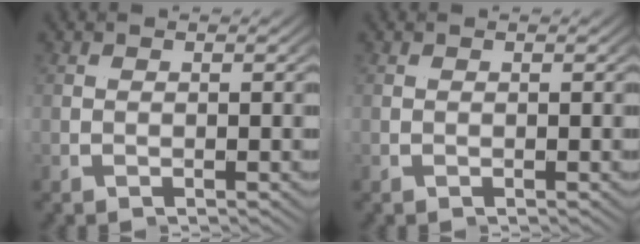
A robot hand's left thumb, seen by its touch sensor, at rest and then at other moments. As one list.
[{"total": 0.0}]